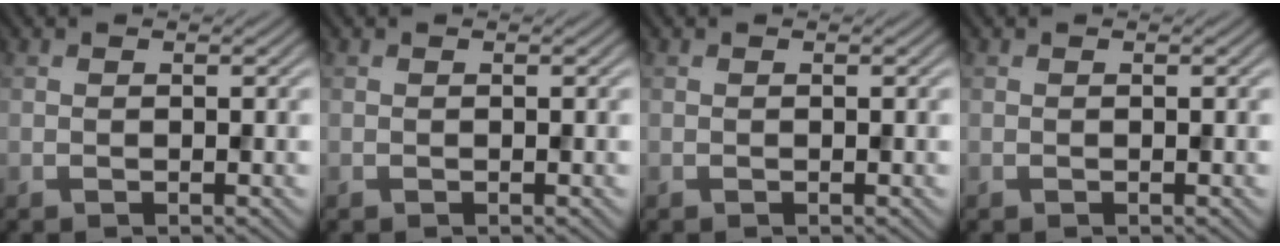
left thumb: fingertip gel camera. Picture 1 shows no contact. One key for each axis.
{"total": 0.0}
{"total": 0.0}
{"total": 0.0}